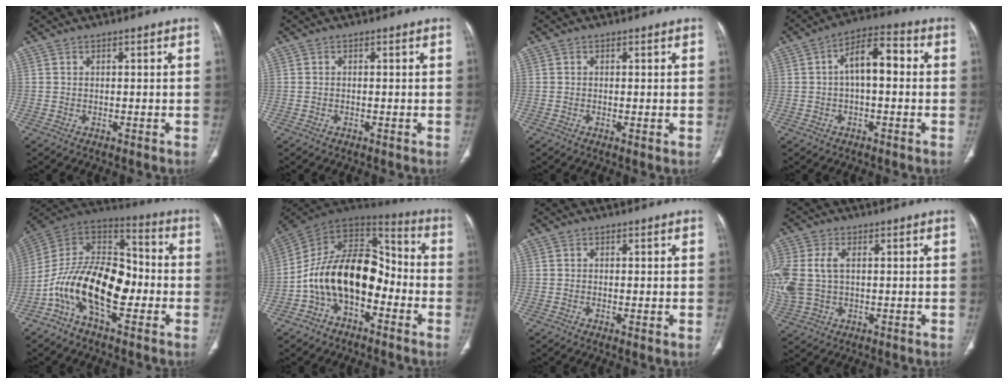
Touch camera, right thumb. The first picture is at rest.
{"total": 0.0}
{"total": 0.8, "force": [-0.1, 0.1, 0.8], "torque": [-0.022, -0.005, -0.003]}
{"total": 8.7, "force": [0.4, 4.2, 7.7], "torque": [-0.118, 0.033, -0.002]}
{"total": 18.9, "force": [-5.5, 9.8, 15.2], "torque": [-0.246, 0.065, -0.105]}
{"total": 17.5, "force": [-4.8, 10.8, 12.9], "torque": [-0.195, 0.081, -0.091]}
{"total": 1.0, "force": [-0.1, 0.2, 0.9], "torque": [-0.024, -0.006, -0.003]}
{"total": 12.3, "force": [1.1, 8.1, 9.1], "torque": [-0.253, 0.008, 0.029]}